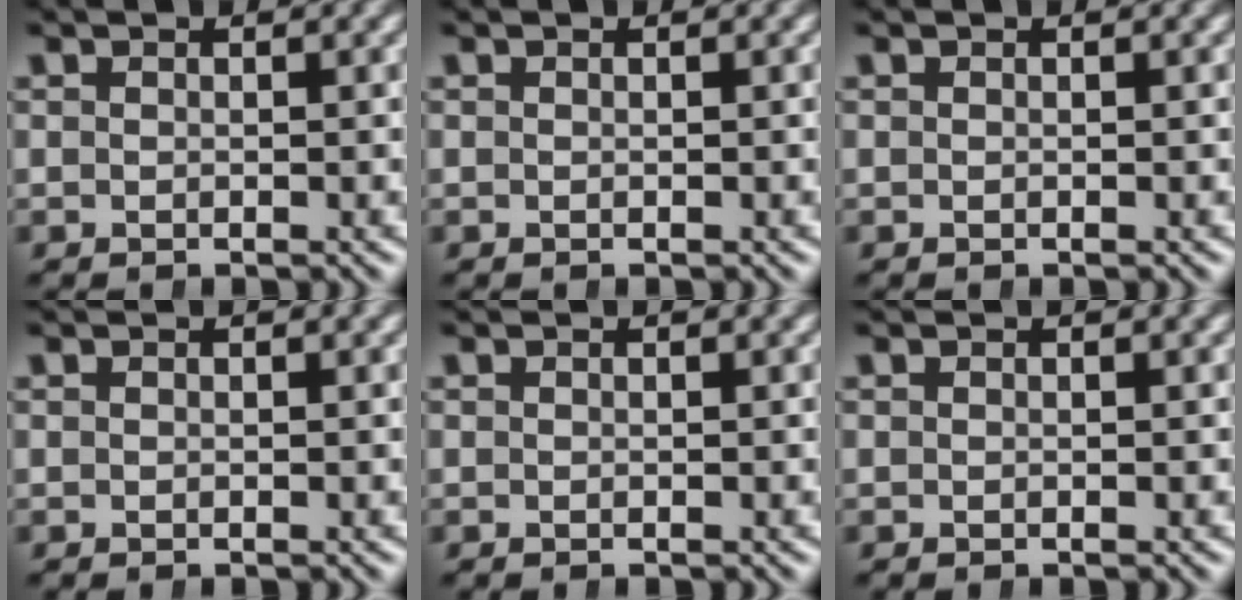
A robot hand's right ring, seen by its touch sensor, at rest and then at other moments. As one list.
[{"total": 0.0}, {"total": 0.0}, {"total": 0.0}, {"total": 0.0}, {"total": 0.0}]